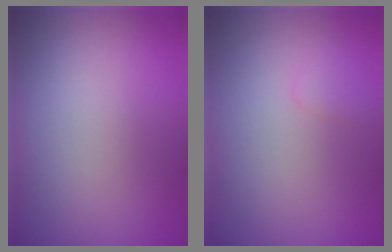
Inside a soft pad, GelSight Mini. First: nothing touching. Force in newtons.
{"total": 0.8, "press": 0.8, "slide": 0.1}